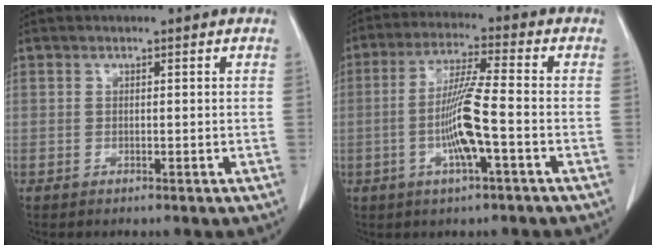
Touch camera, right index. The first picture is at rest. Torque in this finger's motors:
{"motor_torque": [0.28, -0.20, 0.25, 0.16]}